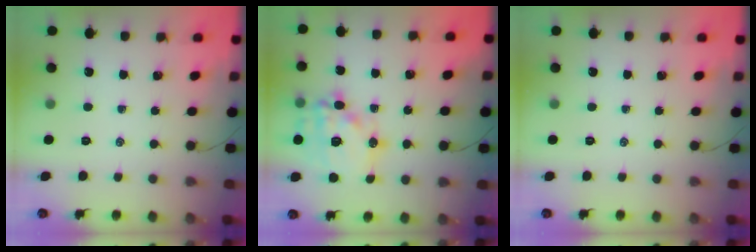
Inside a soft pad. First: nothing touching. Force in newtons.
{"total": 18.3, "press": 18.0, "slide": 3.5}
{"total": 0.0}